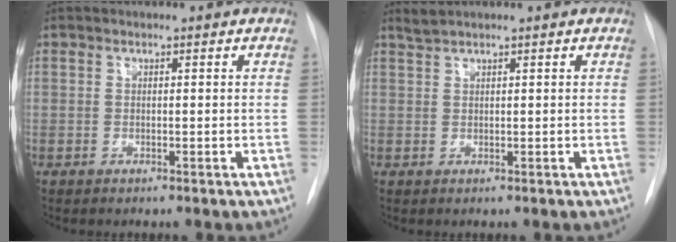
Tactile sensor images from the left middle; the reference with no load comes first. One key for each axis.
{"total": 1.3, "fx": 1.2, "fy": -0.2, "fz": 0.4, "tx": -0.010, "ty": 0.009, "tz": 0.028}